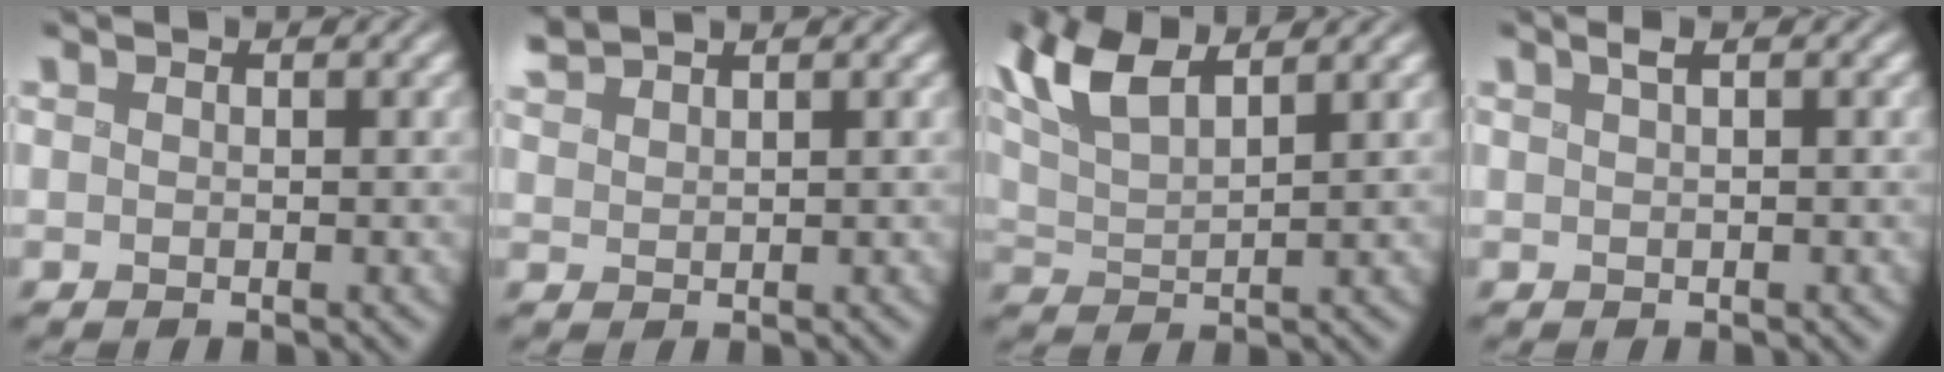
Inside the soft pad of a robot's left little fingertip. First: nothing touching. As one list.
[{"total": 2.0, "force": [2.0, 0.2, 0.6], "torque": [-0.019, 0.012, 0.043]}, {"total": 6.5, "force": [4.4, 2.0, 4.4], "torque": [-0.113, 0.020, 0.085]}, {"total": 0.9, "force": [0.5, -0.1, 0.8], "torque": [-0.020, 0.004, 0.010]}]